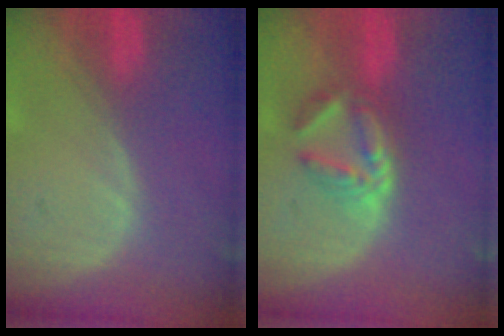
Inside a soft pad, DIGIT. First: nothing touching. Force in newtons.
{"total": 6.0, "press": 5.3, "slide": 2.8}